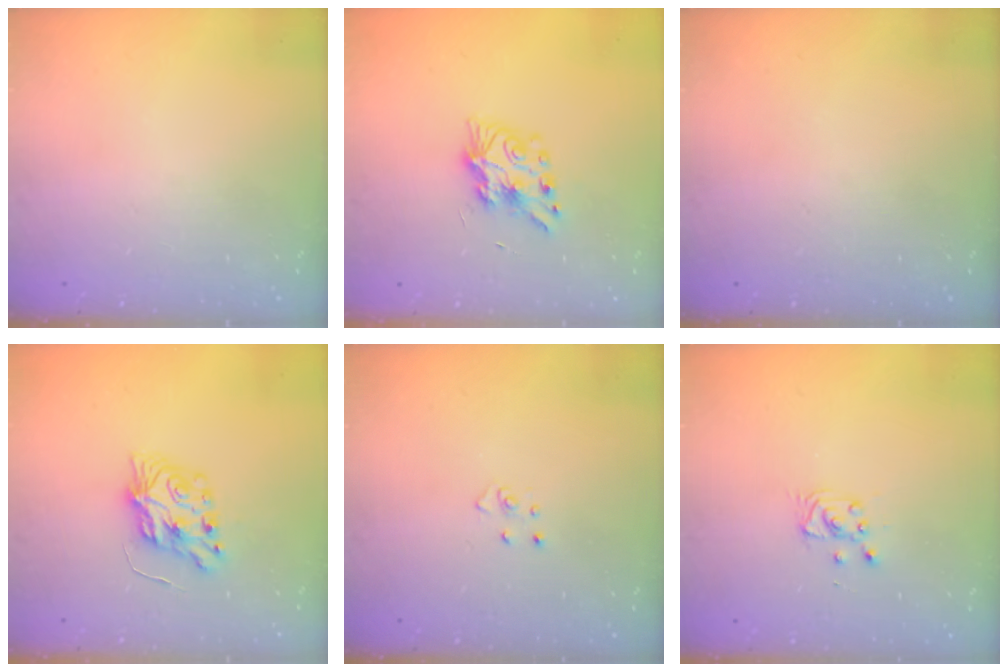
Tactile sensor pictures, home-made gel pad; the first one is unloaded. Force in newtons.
{"total": 7.6, "press": 7.6, "slide": 0.6}
{"total": 0.0}
{"total": 7.3, "press": 7.3, "slide": 0.2}
{"total": 3.2, "press": 3.2, "slide": 0.3}
{"total": 2.9, "press": 2.9, "slide": 0.4}